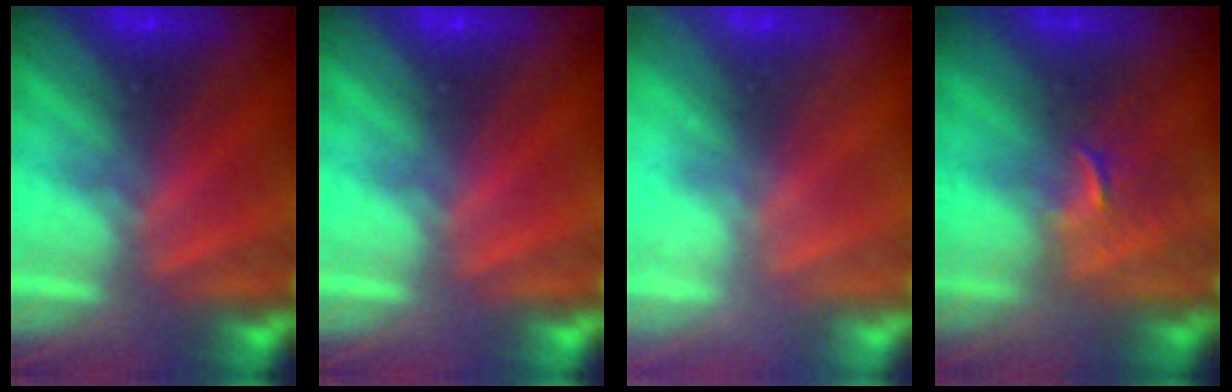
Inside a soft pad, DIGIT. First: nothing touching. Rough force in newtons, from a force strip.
{"total": 0.0}
{"total": 2.1}
{"total": 2.6}